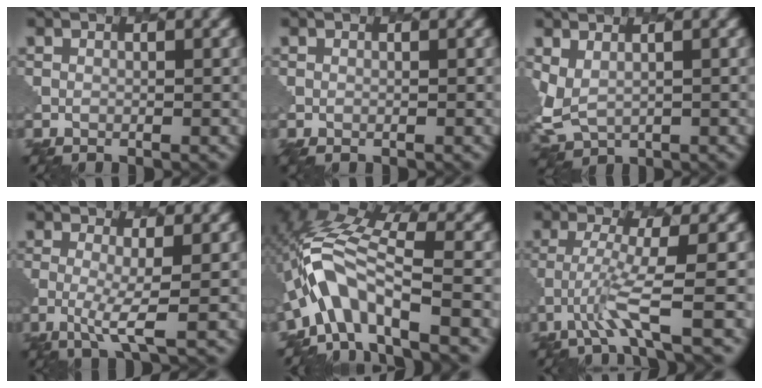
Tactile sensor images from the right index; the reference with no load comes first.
{"total": 1.2, "force": [-0.7, 0.5, 0.9], "torque": [-0.013, -0.005, -0.007]}
{"total": 3.1, "force": [1.2, 2.1, 1.9], "torque": [-0.057, -0.011, 0.032]}
{"total": 2.9, "force": [-0.3, 0.6, 2.8], "torque": [-0.061, -0.013, -0.009]}
{"total": 7.6, "force": [-3.5, 2.8, 6.2], "torque": [-0.118, 0.011, -0.073]}
{"total": 3.6, "force": [-1.6, 0.0, 3.2], "torque": [-0.073, -0.004, -0.040]}